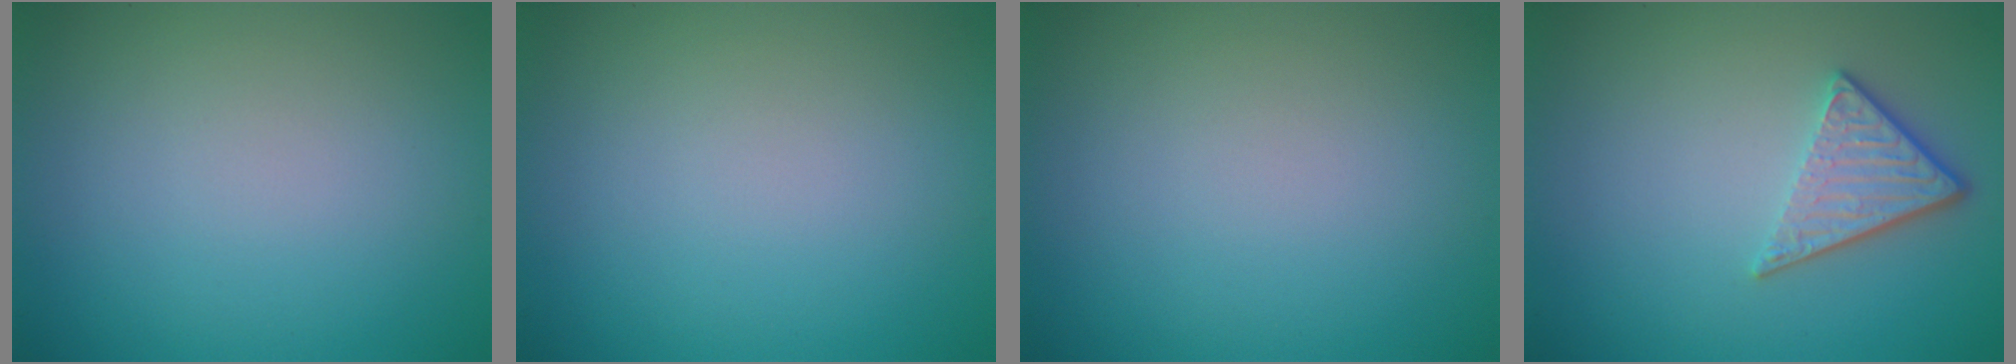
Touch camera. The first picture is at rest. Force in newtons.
{"total": 0.0}
{"total": 0.0}
{"total": 3.0, "press": 2.3, "slide": 2.0}